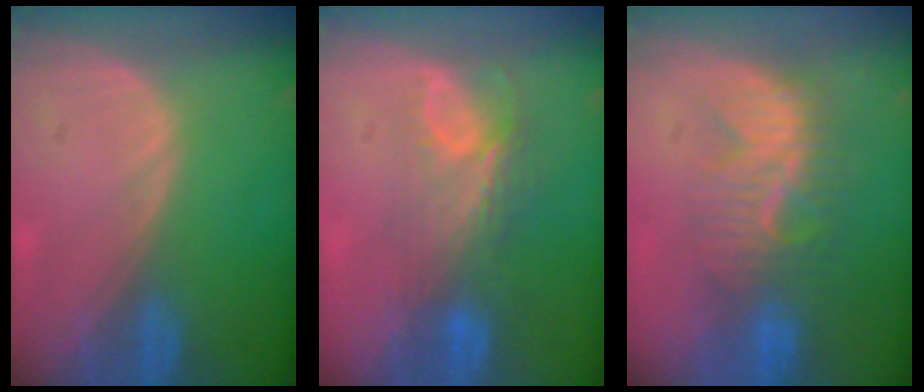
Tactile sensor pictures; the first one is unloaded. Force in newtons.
{"total": 7.4, "press": 6.4, "slide": 3.7}
{"total": 8.4, "press": 8.1, "slide": 2.4}